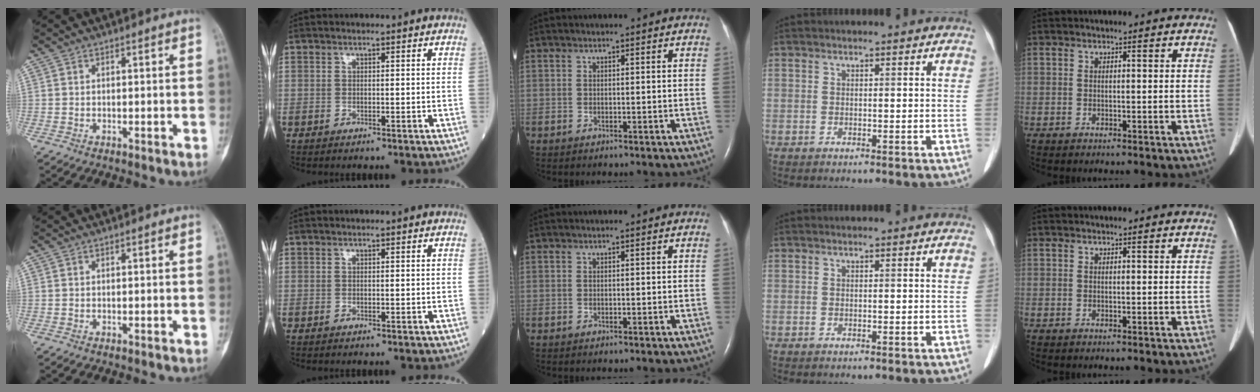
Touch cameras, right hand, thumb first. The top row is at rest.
{}